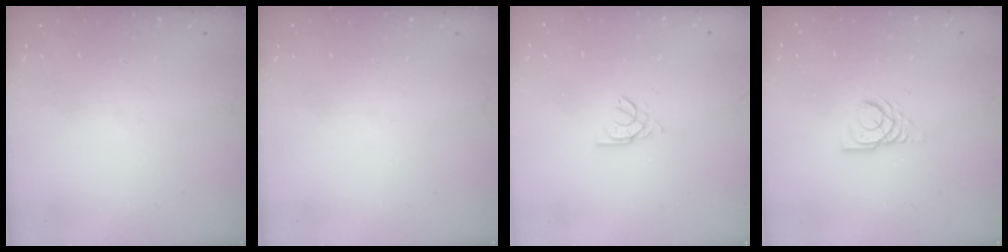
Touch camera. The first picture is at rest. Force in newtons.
{"total": 0.0}
{"total": 2.3, "press": 2.3, "slide": 0.5}
{"total": 3.6, "press": 3.6, "slide": 0.2}